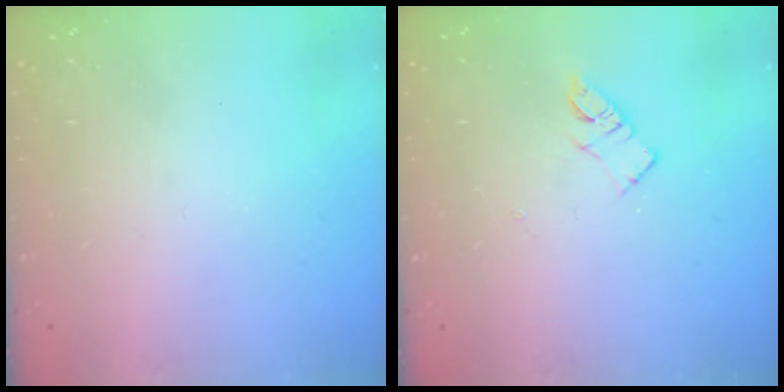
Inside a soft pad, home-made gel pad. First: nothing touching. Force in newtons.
{"total": 5.5, "press": 5.4, "slide": 0.5}